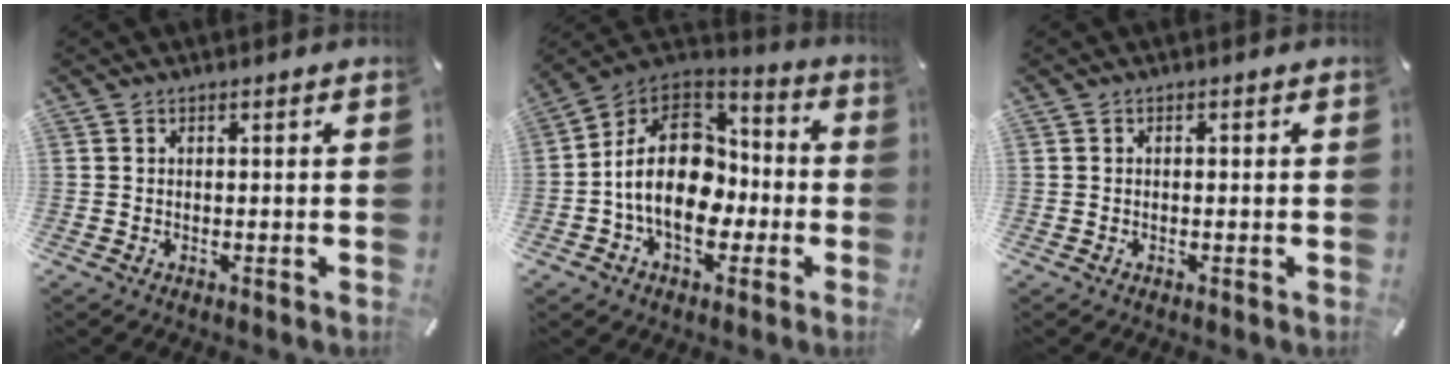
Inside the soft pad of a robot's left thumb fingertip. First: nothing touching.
{"total": 18.9, "force": [-3.1, 13.6, 12.8], "torque": [-0.244, 0.019, -0.053]}
{"total": 0.6, "force": [-0.2, 0.2, 0.5], "torque": [-0.010, -0.002, -0.003]}